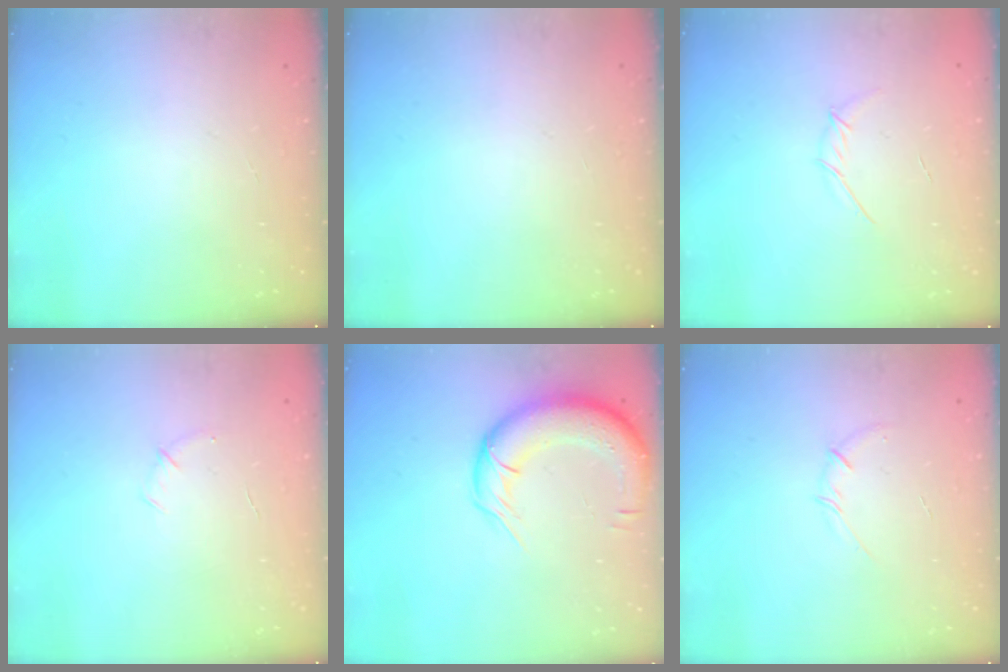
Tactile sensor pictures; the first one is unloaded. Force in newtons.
{"total": 0.0}
{"total": 4.2, "press": 4.2, "slide": 0.8}
{"total": 5.0, "press": 4.9, "slide": 1.3}
{"total": 14.0, "press": 13.6, "slide": 3.1}
{"total": 3.6, "press": 3.4, "slide": 1.2}